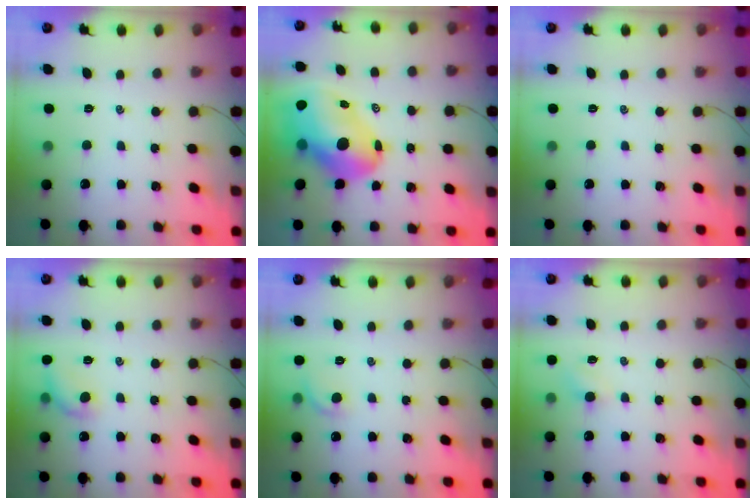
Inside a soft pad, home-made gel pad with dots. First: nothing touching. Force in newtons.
{"total": 15.4, "press": 14.7, "slide": 4.6}
{"total": 0.0}
{"total": 8.4, "press": 8.2, "slide": 1.7}
{"total": 5.8, "press": 5.6, "slide": 1.5}
{"total": 3.2, "press": 3.1, "slide": 1.0}